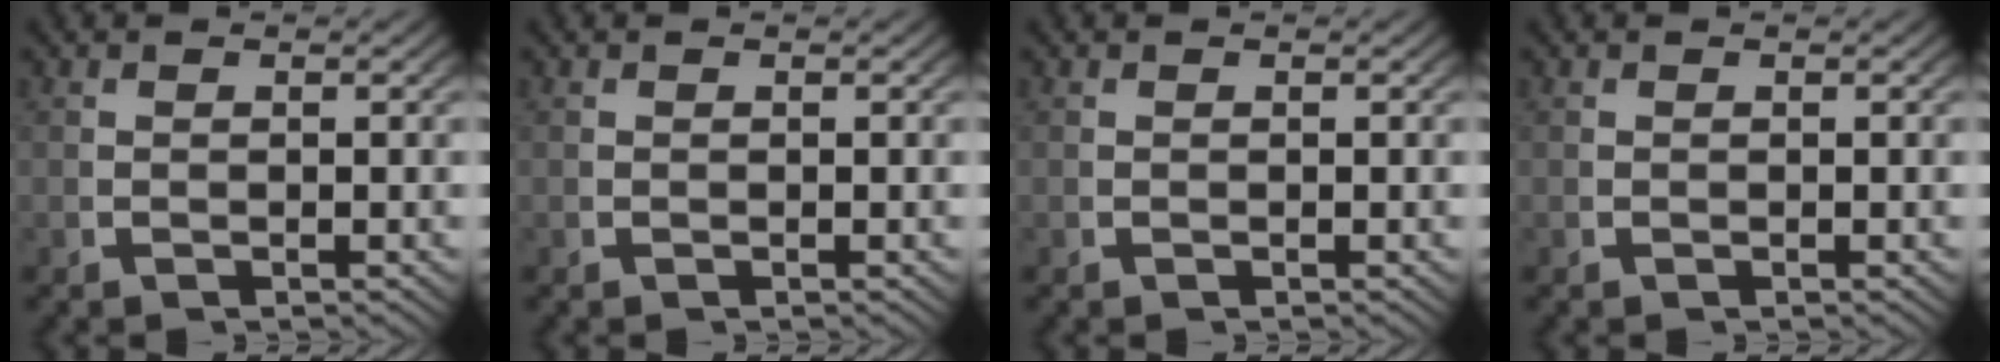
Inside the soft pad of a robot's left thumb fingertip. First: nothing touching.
{"total": 0.0}
{"total": 0.0}
{"total": 0.0}